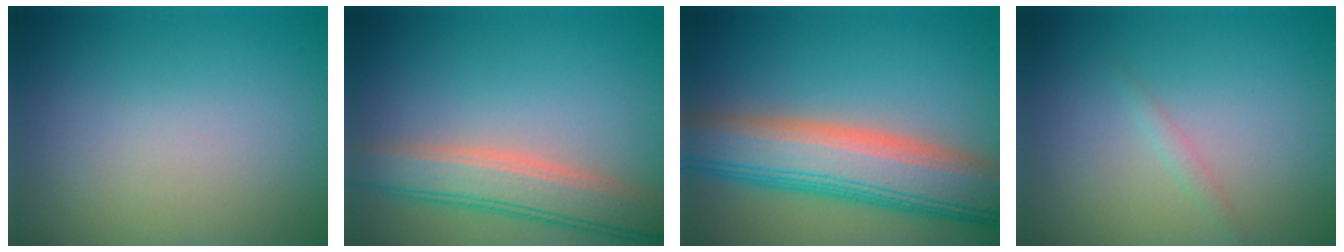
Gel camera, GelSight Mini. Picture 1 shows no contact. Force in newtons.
{"total": 5.1, "press": 5.1, "slide": 0.3}
{"total": 10.0, "press": 10.0, "slide": 0.5}
{"total": 0.8, "press": 0.8, "slide": 0.0}